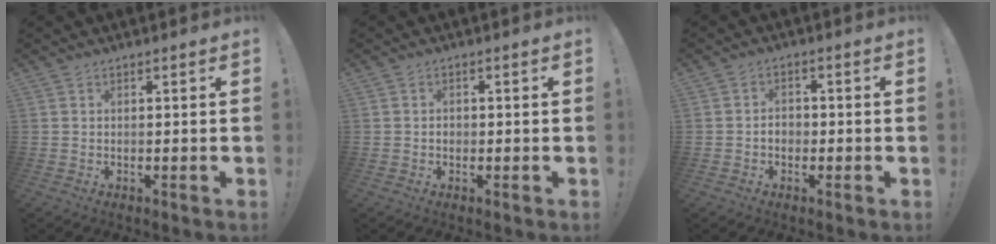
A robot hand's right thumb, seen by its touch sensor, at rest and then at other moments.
{"total": 1.2, "force": [-0.6, 1.0, 0.5], "torque": [-0.009, 0.004, -0.011]}
{"total": 2.9, "force": [-1.2, 2.1, 1.6], "torque": [-0.029, 0.005, -0.021]}